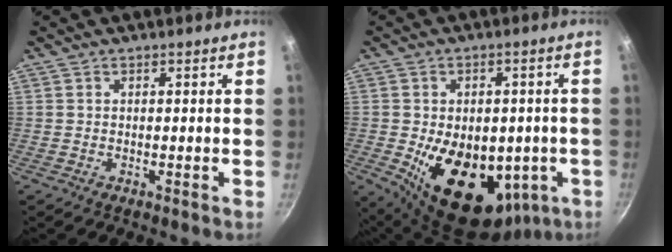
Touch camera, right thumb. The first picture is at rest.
{"total": 20.7, "force": [-4.3, 13.3, 15.2], "torque": [-0.205, -0.006, -0.039]}